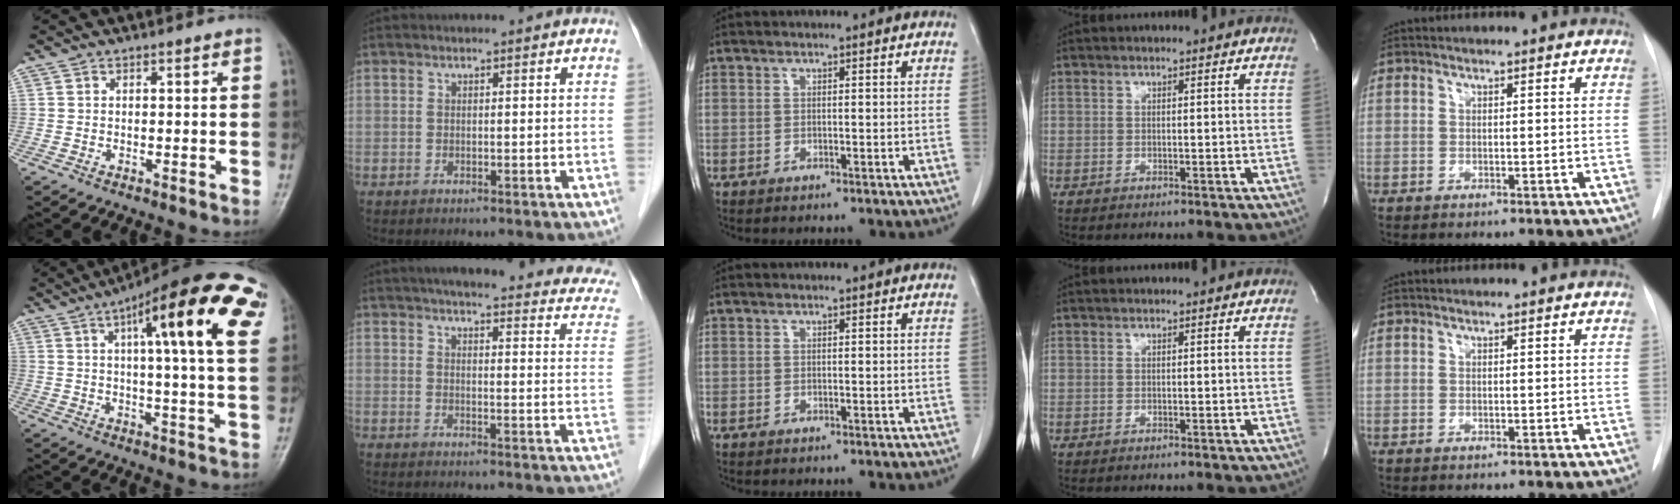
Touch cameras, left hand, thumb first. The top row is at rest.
{"thumb": {"total": 22.9, "force": [9.2, 4.6, 20.4], "torque": [-0.275, -0.003, 0.119]}, "index": {"total": 23.4, "force": [20.1, 3.7, 11.3], "torque": [-0.131, -0.016, 0.217]}}